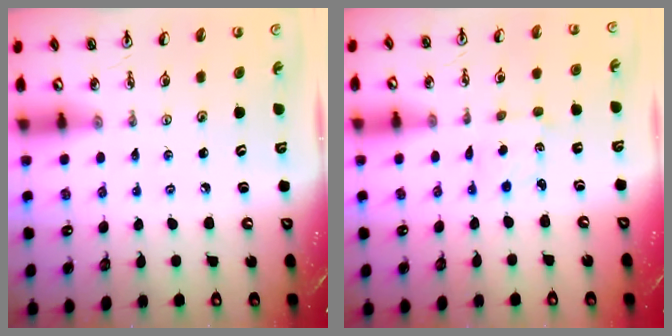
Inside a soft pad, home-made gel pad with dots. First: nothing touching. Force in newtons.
{"total": 2.0, "press": 2.0, "slide": 0.4}